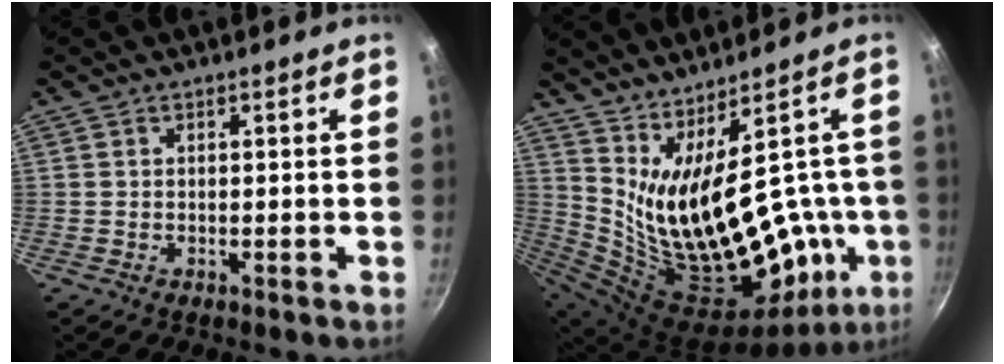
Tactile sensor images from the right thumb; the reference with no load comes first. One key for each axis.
{"total": 26.5, "fx": 1.3, "fy": 12.6, "fz": 23.3, "tx": -0.356, "ty": -0.061, "tz": 0.066}